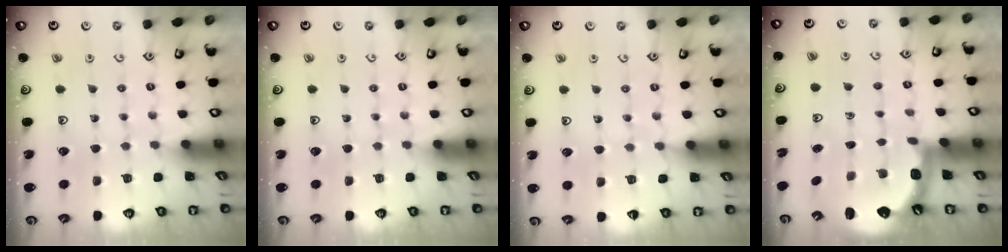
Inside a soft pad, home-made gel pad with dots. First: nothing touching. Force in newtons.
{"total": 0.0}
{"total": 4.2, "press": 4.1, "slide": 0.6}
{"total": 2.9, "press": 2.4, "slide": 1.6}